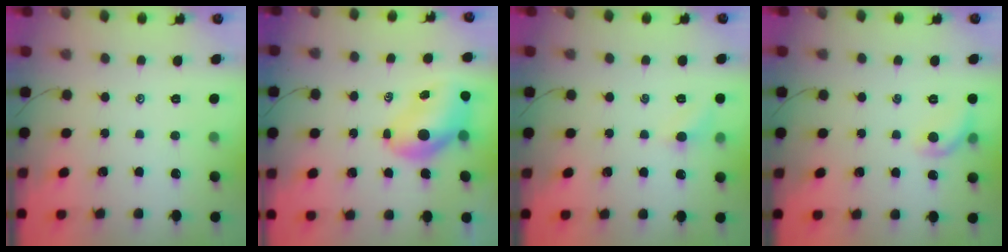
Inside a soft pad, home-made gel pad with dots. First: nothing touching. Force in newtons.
{"total": 7.9, "press": 7.6, "slide": 2.4}
{"total": 5.6, "press": 5.3, "slide": 1.9}
{"total": 6.9, "press": 6.8, "slide": 1.3}